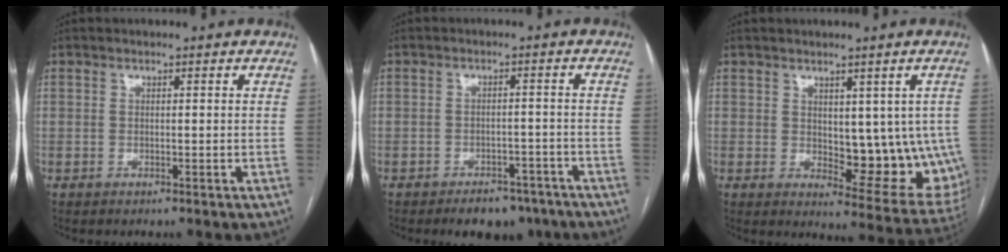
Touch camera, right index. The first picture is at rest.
{"total": 6.8, "force": [-5.3, 3.4, 2.5], "torque": [-0.022, 0.008, -0.073]}
{"total": 12.3, "force": [0.4, 5.8, 10.8], "torque": [-0.120, -0.008, 0.019]}